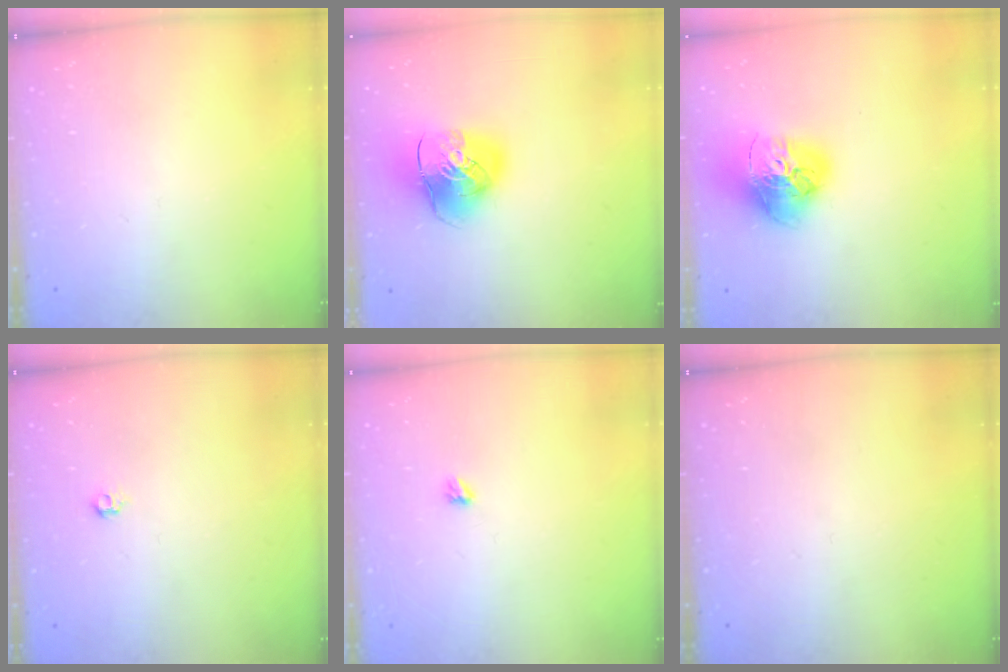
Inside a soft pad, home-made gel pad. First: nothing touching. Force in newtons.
{"total": 12.1, "press": 11.9, "slide": 1.9}
{"total": 18.4, "press": 18.3, "slide": 1.9}
{"total": 3.9, "press": 3.8, "slide": 0.8}
{"total": 2.9, "press": 2.9, "slide": 0.5}
{"total": 0.0}